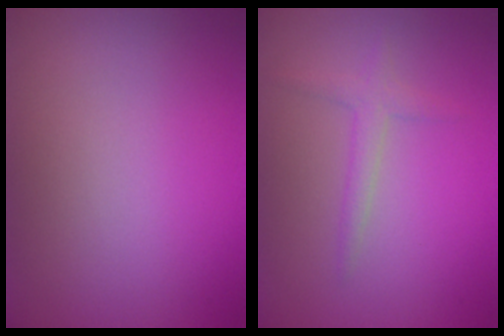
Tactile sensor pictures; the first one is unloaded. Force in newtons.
{"total": 1.7, "press": 1.7, "slide": 0.0}